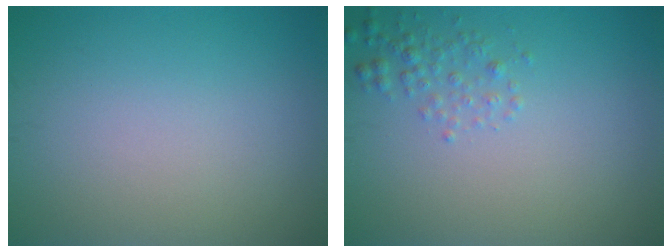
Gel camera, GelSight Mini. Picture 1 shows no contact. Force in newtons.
{"total": 1.6, "press": 1.6, "slide": 0.1}